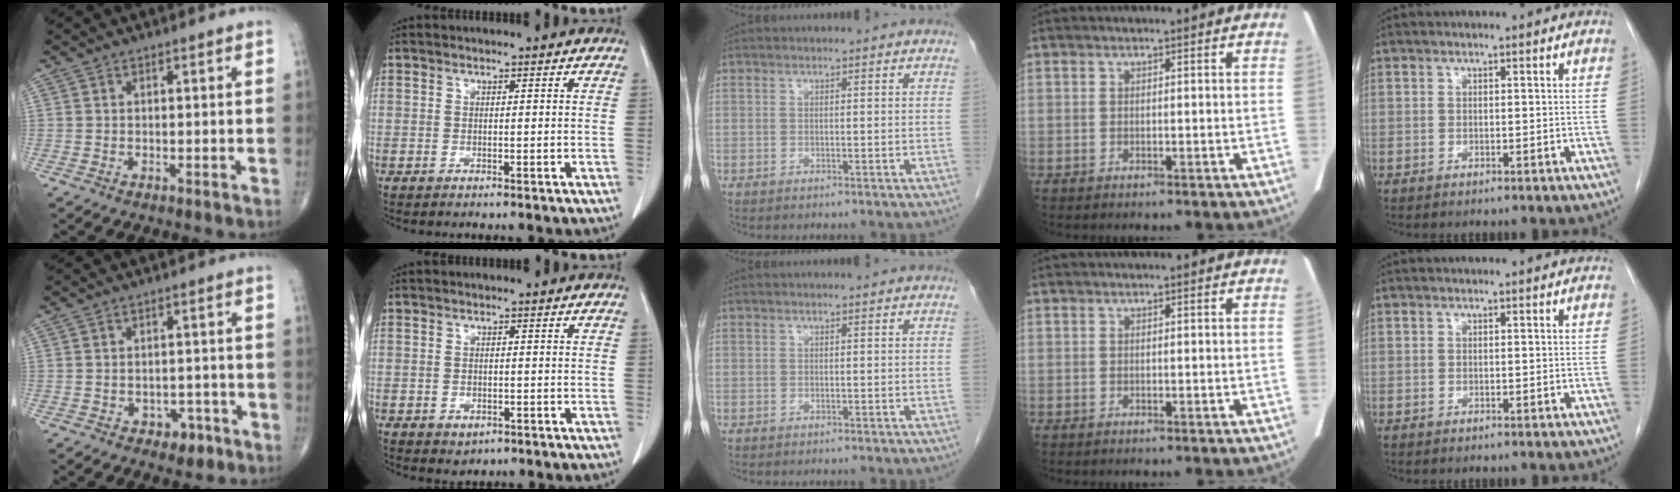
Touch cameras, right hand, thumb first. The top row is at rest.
{"thumb": {"total": 3.9, "force": [-2.1, 2.8, 1.7], "torque": [-0.003, 0.018, -0.024]}, "index": {"total": 1.8, "force": [-0.8, 1.4, 0.8], "torque": [-0.007, 0.002, -0.002]}}